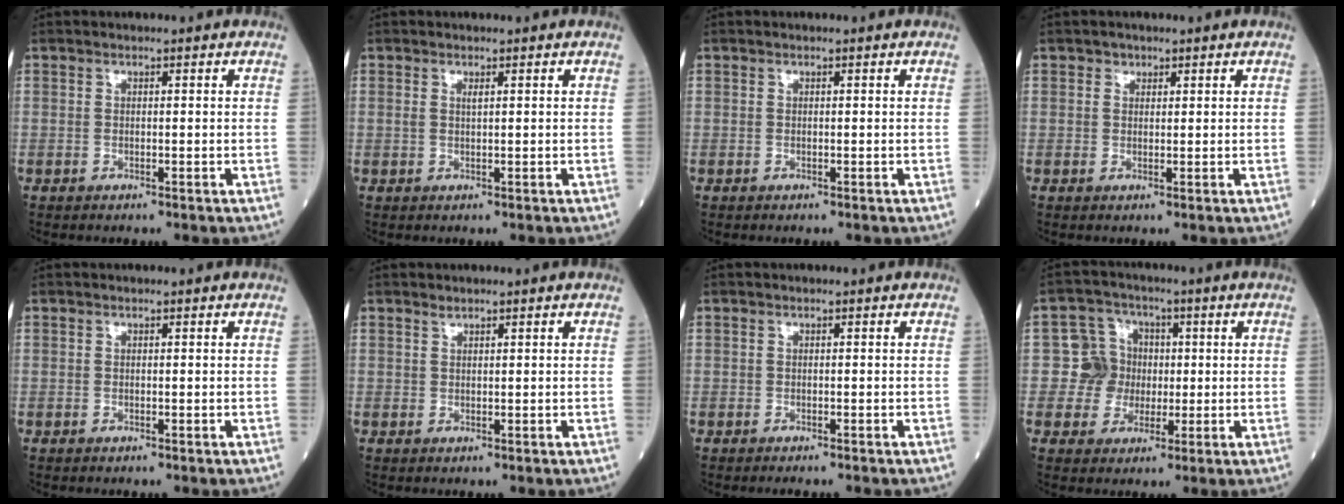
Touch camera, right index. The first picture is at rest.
{"total": 0.7, "force": [0.3, 0.1, 0.6], "torque": [-0.017, 0.000, 0.006]}
{"total": 0.0}
{"total": 0.7, "force": [0.6, 0.3, 0.1], "torque": [0.003, -0.004, 0.005]}
{"total": 0.0}
{"total": 0.7, "force": [0.6, -0.4, 0.1], "torque": [-0.005, -0.003, 0.010]}
{"total": 1.7, "force": [-1.6, 0.1, 0.7], "torque": [-0.008, -0.003, -0.021]}
{"total": 6.3, "force": [0.0, 6.3, 0.5], "torque": [0.002, 0.023, 0.000]}